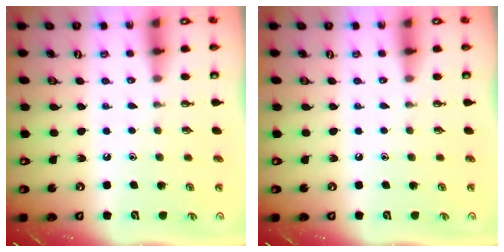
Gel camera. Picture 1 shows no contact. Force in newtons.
{"total": 0.0}